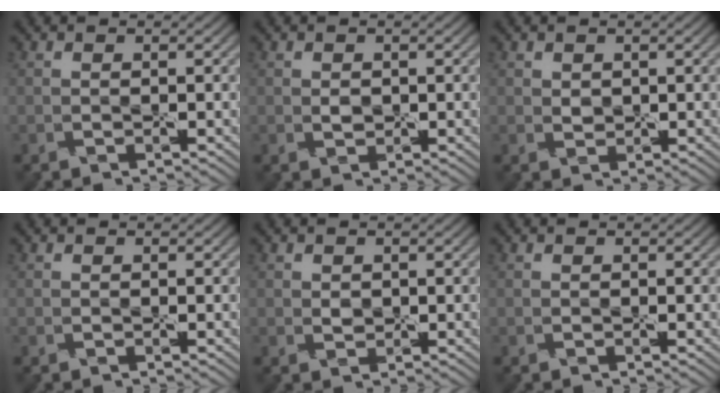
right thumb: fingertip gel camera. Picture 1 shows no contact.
{"total": 0.7, "force": [0.2, 0.6, 0.2], "torque": [0.001, 0.002, 0.005]}
{"total": 1.1, "force": [0.8, 0.7, 0.2], "torque": [0.005, 0.006, 0.016]}
{"total": 0.0}
{"total": 0.8, "force": [0.4, 0.7, 0.2], "torque": [0.003, 0.004, 0.009]}
{"total": 0.0}